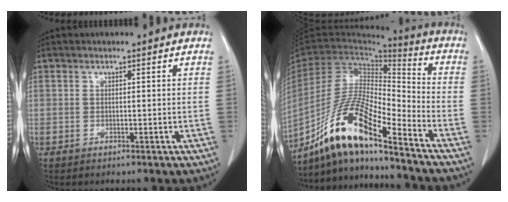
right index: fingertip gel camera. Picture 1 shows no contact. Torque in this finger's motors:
{"motor_torque": [1.15, -1.00, 0.87, 0.21]}